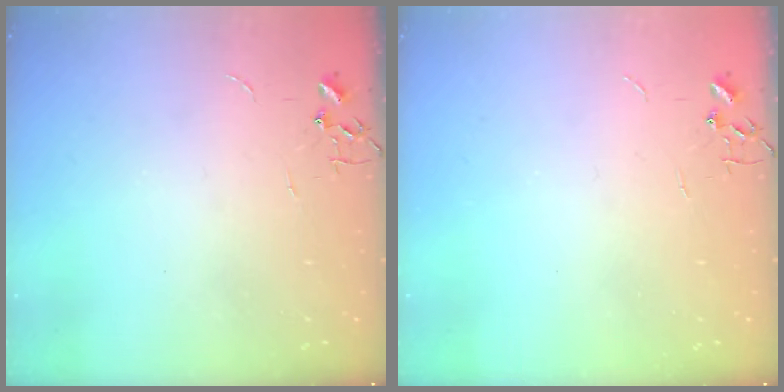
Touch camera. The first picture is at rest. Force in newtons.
{"total": 0.0}